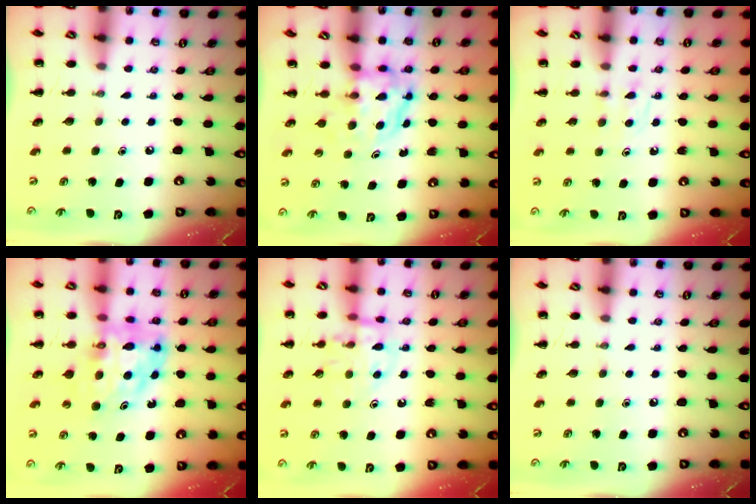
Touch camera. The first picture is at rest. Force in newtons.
{"total": 4.0, "press": 4.0, "slide": 0.4}
{"total": 4.0, "press": 3.6, "slide": 1.7}
{"total": 10.9, "press": 10.4, "slide": 3.4}
{"total": 11.3, "press": 11.2, "slide": 1.4}
{"total": 0.0}